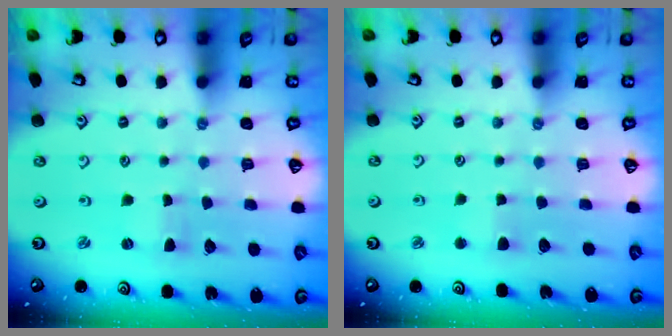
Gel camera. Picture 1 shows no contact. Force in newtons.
{"total": 2.5, "press": 2.5, "slide": 0.3}